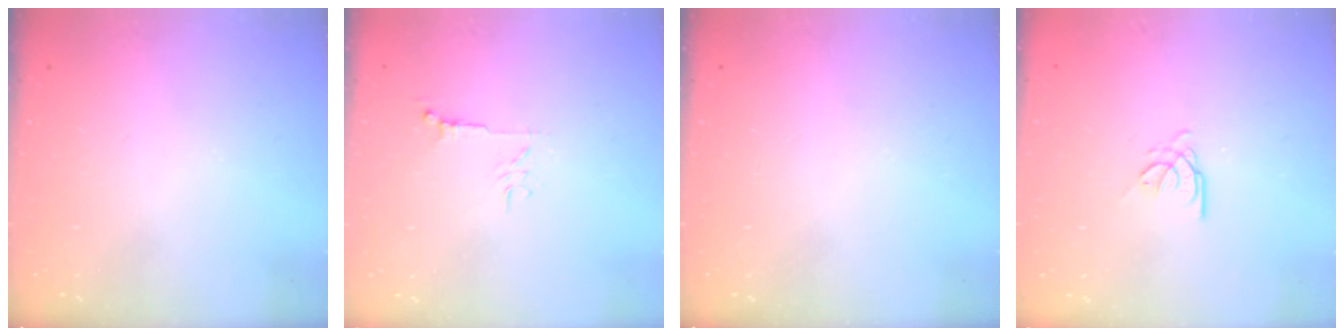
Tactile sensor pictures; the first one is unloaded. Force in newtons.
{"total": 5.4, "press": 5.3, "slide": 0.7}
{"total": 0.0}
{"total": 0.9, "press": 0.8, "slide": 0.2}